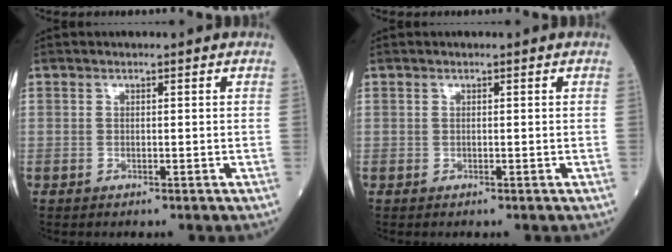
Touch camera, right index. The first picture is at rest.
{"total": 0.0}